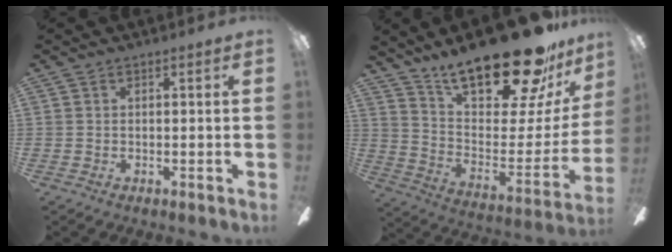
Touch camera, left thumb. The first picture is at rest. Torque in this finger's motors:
{"motor_torque": [3.03, 1.98, 1.35, -1.42, 0.18]}